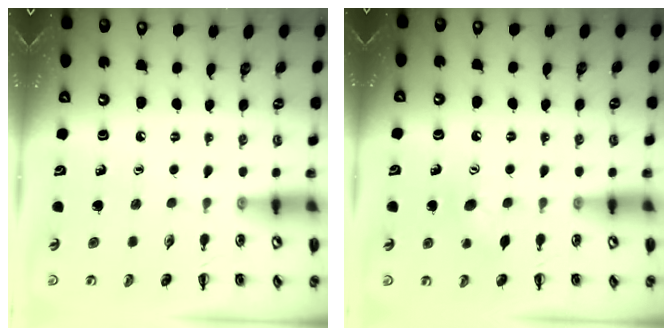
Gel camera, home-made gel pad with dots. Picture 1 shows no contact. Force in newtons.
{"total": 7.1, "press": 6.9, "slide": 1.6}